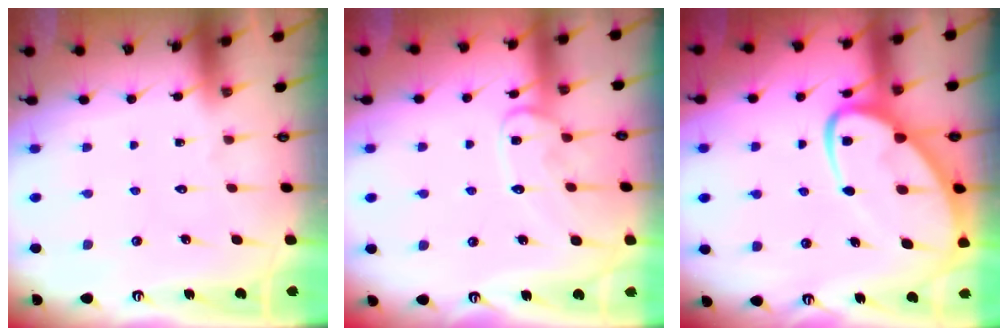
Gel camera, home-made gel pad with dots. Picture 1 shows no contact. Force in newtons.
{"total": 11.2, "press": 11.2, "slide": 0.5}
{"total": 14.4, "press": 14.3, "slide": 1.4}